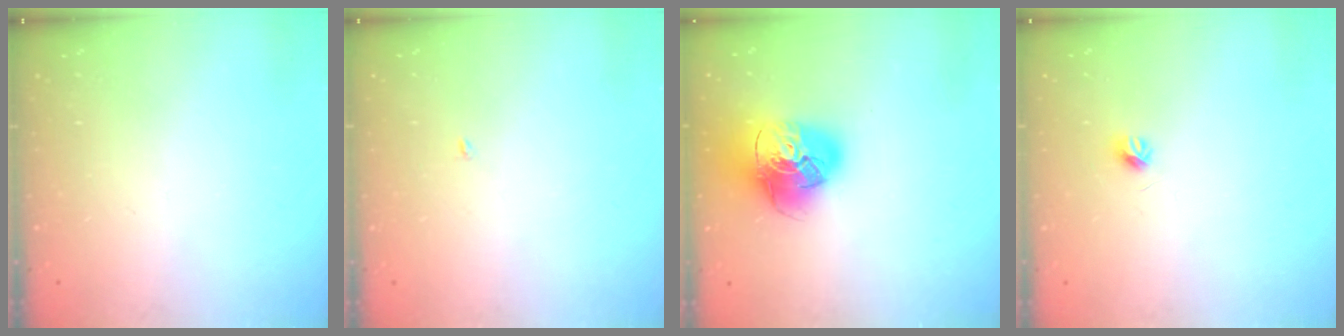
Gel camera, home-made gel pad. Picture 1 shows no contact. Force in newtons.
{"total": 1.9, "press": 1.9, "slide": 0.2}
{"total": 17.7, "press": 17.5, "slide": 2.2}
{"total": 4.1, "press": 4.0, "slide": 0.6}